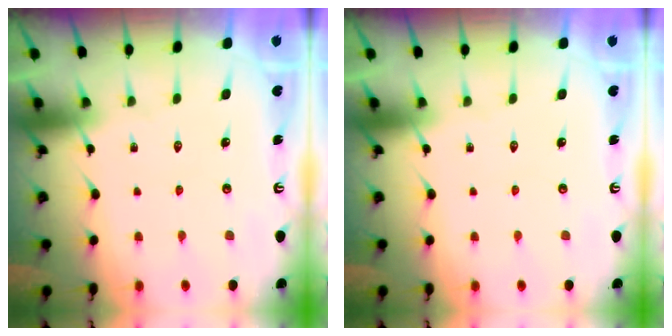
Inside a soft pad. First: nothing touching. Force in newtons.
{"total": 0.0}